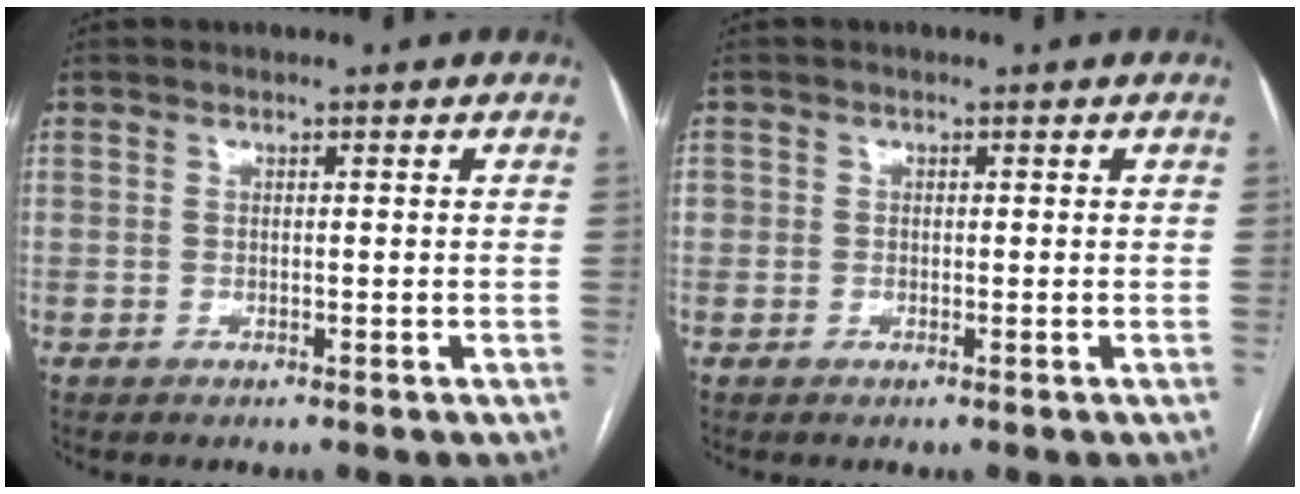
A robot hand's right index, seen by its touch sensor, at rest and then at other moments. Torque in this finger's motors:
{"motor_torque": [0.01, -0.01, 0.03, 0.01]}